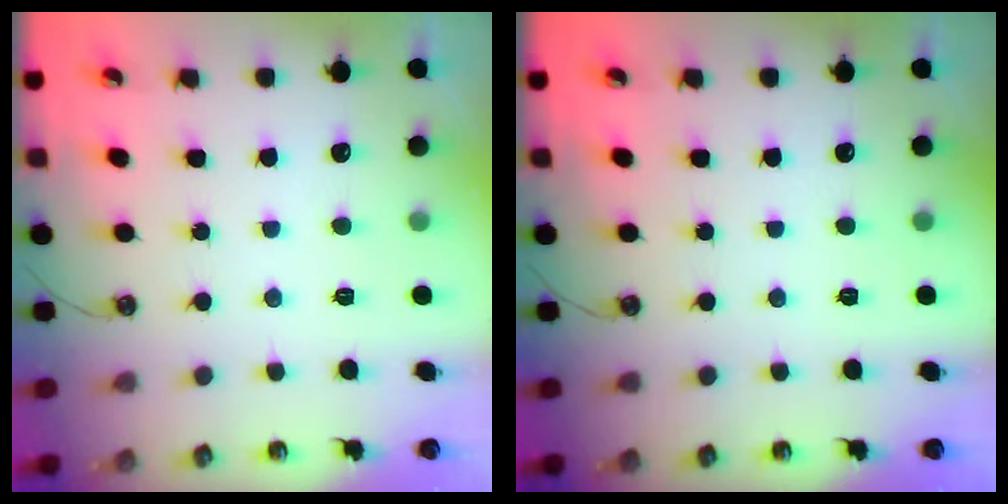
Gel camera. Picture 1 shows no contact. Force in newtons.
{"total": 0.0}